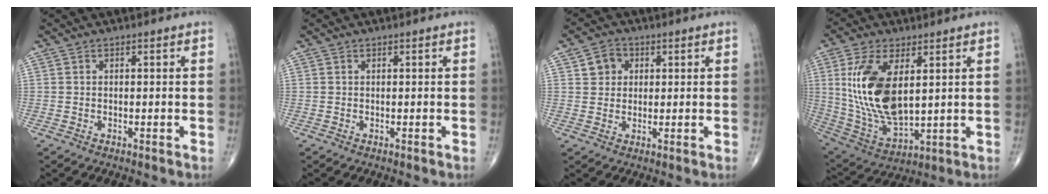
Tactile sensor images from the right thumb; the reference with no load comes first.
{"total": 0.0}
{"total": 4.3, "force": [1.4, 3.7, 1.5], "torque": [-0.003, -0.001, 0.019]}
{"total": 17.1, "force": [3.6, 8.4, 14.5], "torque": [-0.283, -0.020, 0.084]}